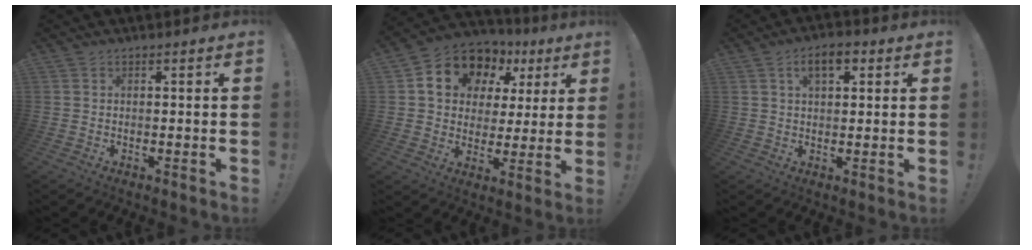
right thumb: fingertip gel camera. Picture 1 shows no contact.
{"total": 13.5, "force": [7.4, 9.7, 5.8], "torque": [-0.097, -0.042, 0.143]}
{"total": 6.2, "force": [2.6, 3.1, 4.7], "torque": [-0.065, 0.001, 0.042]}